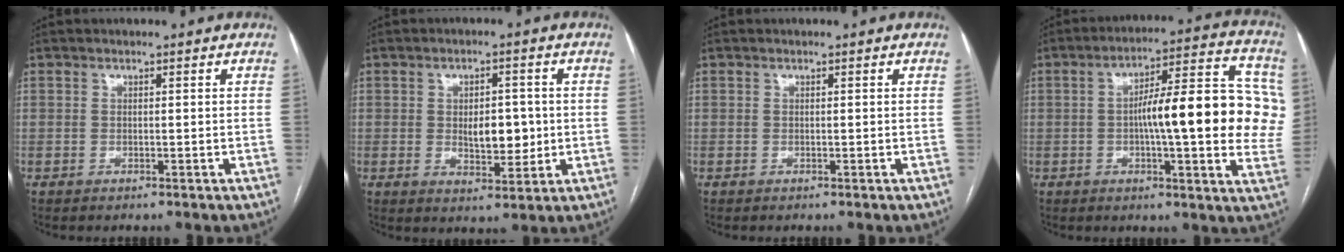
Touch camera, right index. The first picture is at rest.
{"total": 6.1, "force": [-0.1, 2.9, 5.4], "torque": [-0.078, -0.002, 0.006]}
{"total": 0.0}
{"total": 18.9, "force": [0.4, 3.9, 18.5], "torque": [-0.230, 0.035, 0.006]}